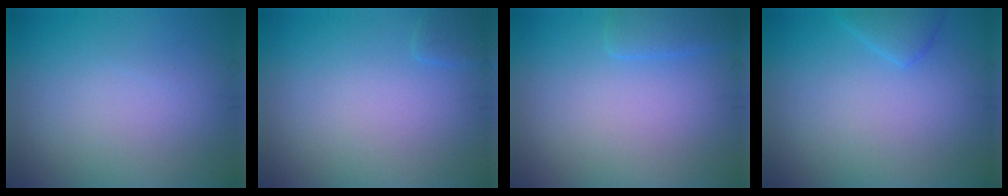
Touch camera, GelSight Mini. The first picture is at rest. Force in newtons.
{"total": 0.9, "press": 0.9, "slide": 0.1}
{"total": 1.6, "press": 1.6, "slide": 0.1}
{"total": 1.7, "press": 1.7, "slide": 0.1}